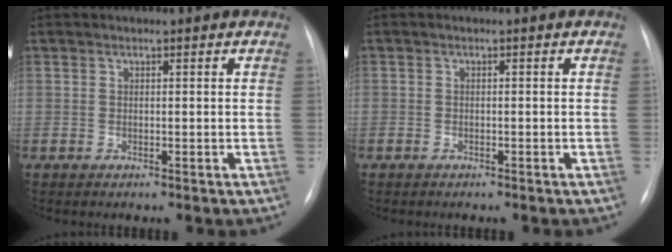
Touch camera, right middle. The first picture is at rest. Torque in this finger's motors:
{"motor_torque": [1.07, -1.07, -0.06, -0.21]}